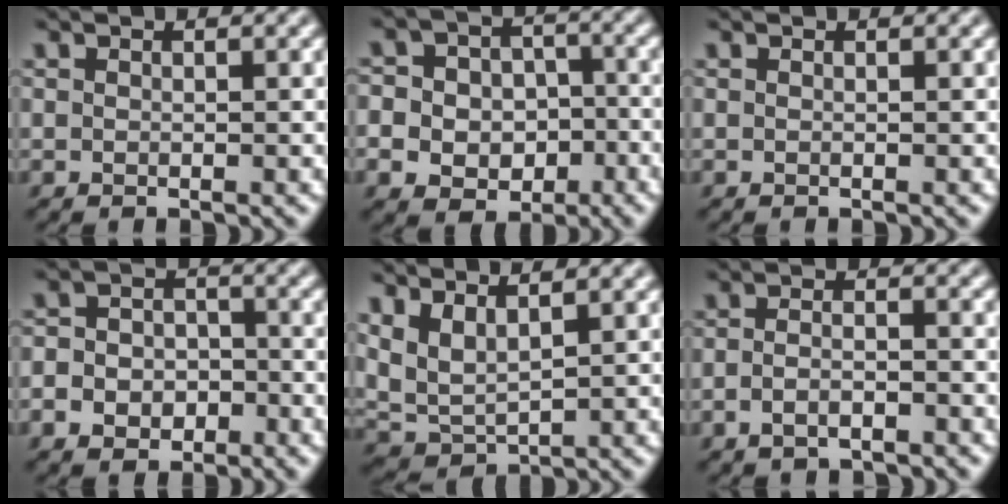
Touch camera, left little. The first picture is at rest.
{"total": 9.5, "force": [-2.6, 8.5, 3.2], "torque": [-0.077, 0.003, -0.067]}
{"total": 0.0}
{"total": 6.4, "force": [-2.9, 5.3, 2.1], "torque": [-0.034, -0.005, -0.072]}
{"total": 3.2, "force": [1.4, 1.4, 2.5], "torque": [-0.063, -0.004, 0.029]}
{"total": 2.5, "force": [-1.6, 0.9, 1.6], "torque": [-0.030, 0.002, -0.037]}